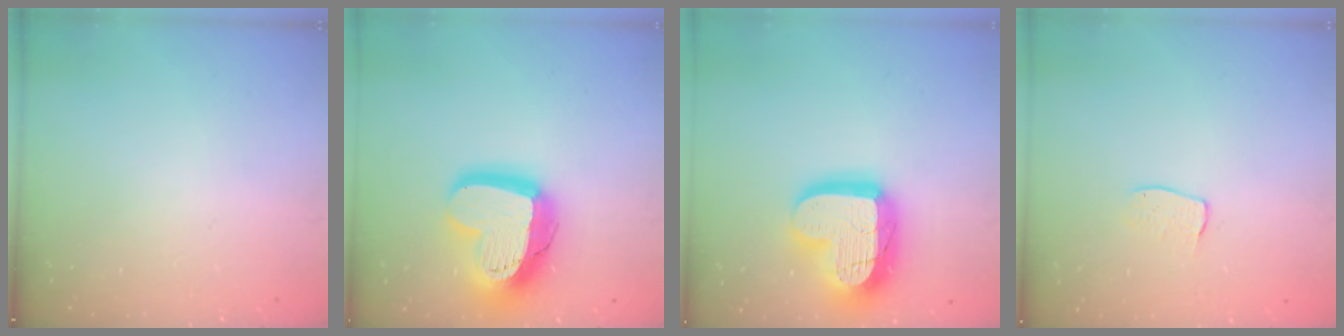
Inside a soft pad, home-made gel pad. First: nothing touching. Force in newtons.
{"total": 21.6, "press": 21.5, "slide": 1.9}
{"total": 21.7, "press": 21.6, "slide": 1.9}
{"total": 5.0, "press": 5.0, "slide": 0.3}